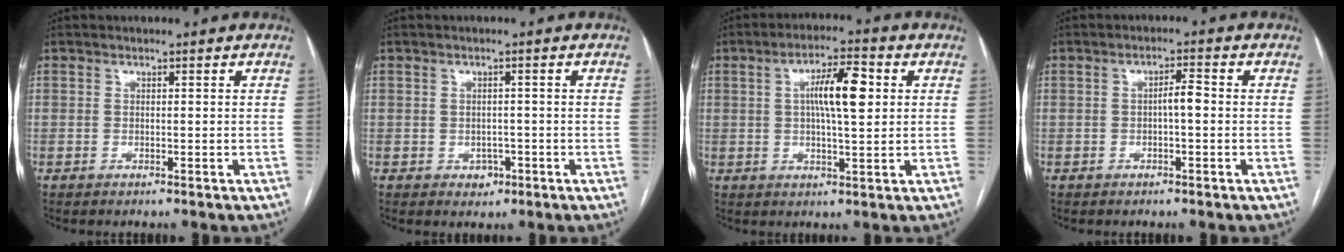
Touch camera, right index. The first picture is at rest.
{"total": 2.3, "force": [-0.9, 1.8, 1.0], "torque": [-0.004, 0.005, -0.007]}
{"total": 8.3, "force": [1.7, 1.7, 7.9], "torque": [-0.138, 0.015, 0.027]}
{"total": 2.5, "force": [-0.3, 0.5, 2.5], "torque": [-0.039, 0.005, -0.006]}